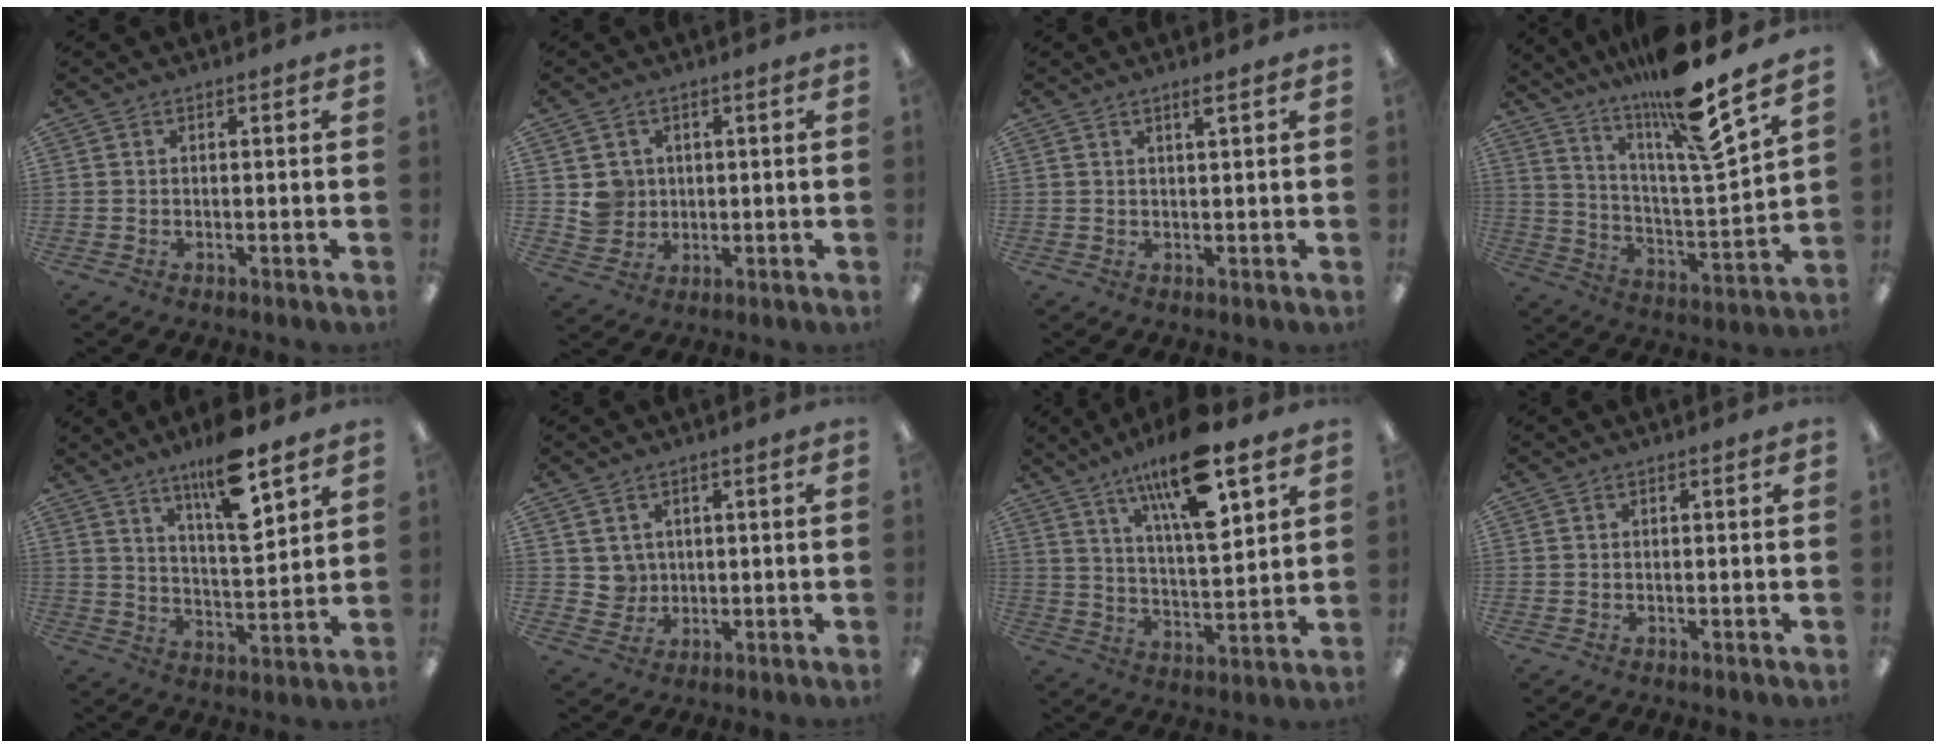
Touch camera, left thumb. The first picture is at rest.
{"total": 5.0, "force": [1.2, 4.8, 0.7], "torque": [-0.005, 0.001, 0.022]}
{"total": 1.9, "force": [1.4, 0.0, 1.3], "torque": [-0.029, -0.002, 0.024]}
{"total": 17.6, "force": [13.8, 0.8, 10.9], "torque": [-0.191, -0.096, 0.215]}
{"total": 13.6, "force": [9.8, 2.9, 8.9], "torque": [-0.148, -0.055, 0.163]}
{"total": 3.8, "force": [2.1, 3.2, -0.2], "torque": [-0.003, -0.005, 0.038]}
{"total": 17.4, "force": [11.4, 4.5, 12.3], "torque": [-0.205, -0.058, 0.184]}
{"total": 0.0}